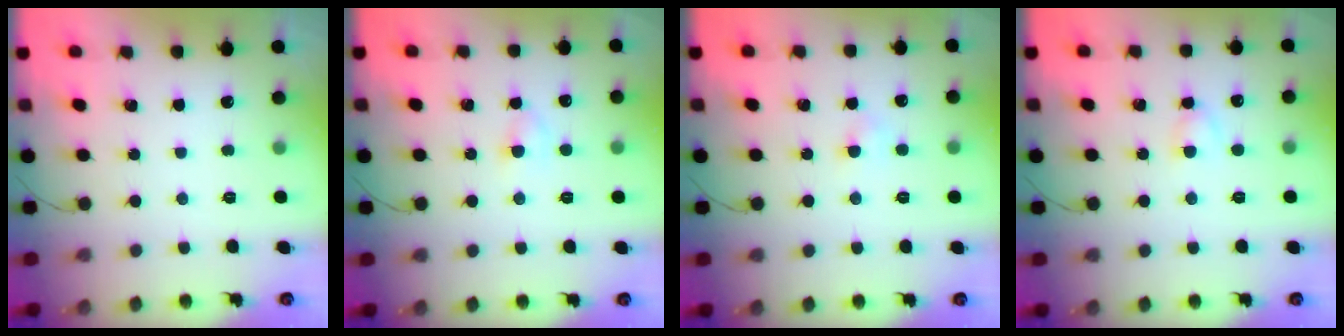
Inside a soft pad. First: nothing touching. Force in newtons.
{"total": 2.7, "press": 2.4, "slide": 1.2}
{"total": 2.9, "press": 2.7, "slide": 1.1}
{"total": 2.9, "press": 2.7, "slide": 1.0}